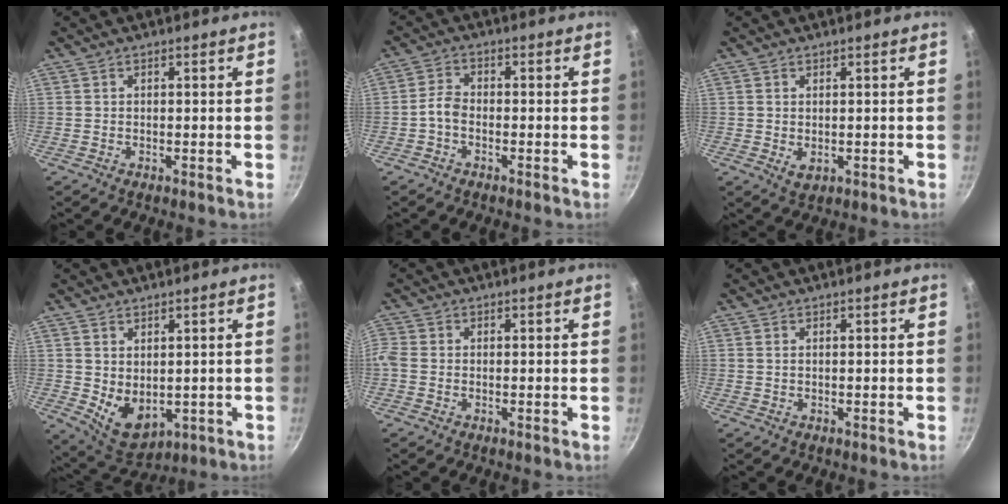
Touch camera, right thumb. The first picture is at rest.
{"total": 3.1, "force": [-1.5, 1.9, 2.0], "torque": [-0.044, 0.021, -0.038]}
{"total": 2.3, "force": [0.0, 1.6, 1.6], "torque": [-0.026, -0.005, 0.004]}
{"total": 7.5, "force": [0.6, 5.2, 5.4], "torque": [-0.068, -0.022, 0.032]}
{"total": 2.7, "force": [-0.6, 2.2, 1.5], "torque": [-0.034, 0.004, -0.022]}
{"total": 0.5, "force": [0.1, 0.4, 0.4], "torque": [-0.007, 0.001, 0.002]}